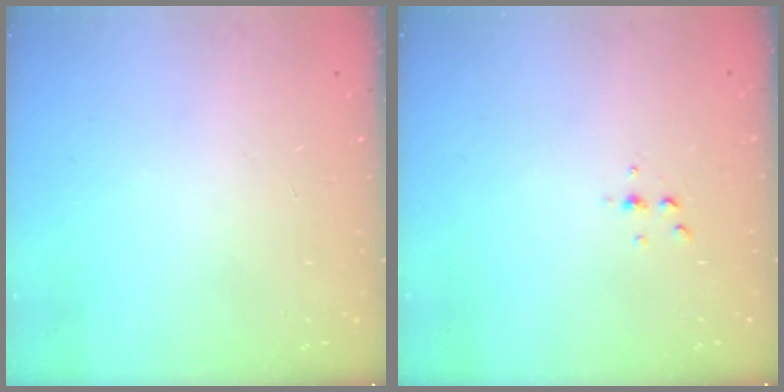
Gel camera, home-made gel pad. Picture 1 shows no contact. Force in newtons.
{"total": 2.5, "press": 2.4, "slide": 0.2}